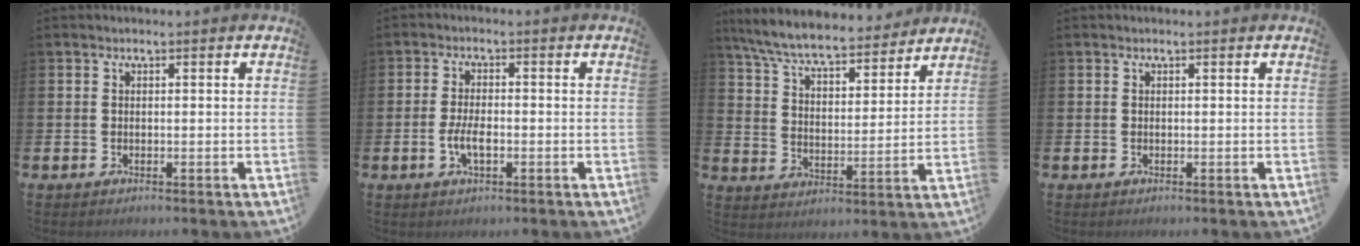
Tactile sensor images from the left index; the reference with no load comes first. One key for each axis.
{"total": 3.3, "fx": -0.9, "fy": 1.4, "fz": 2.9, "tx": -0.058, "ty": 0.001, "tz": -0.018}
{"total": 7.8, "fx": 7.2, "fy": 1.3, "fz": 2.7, "tx": -0.089, "ty": -0.048, "tz": 0.126}
{"total": 0.0}